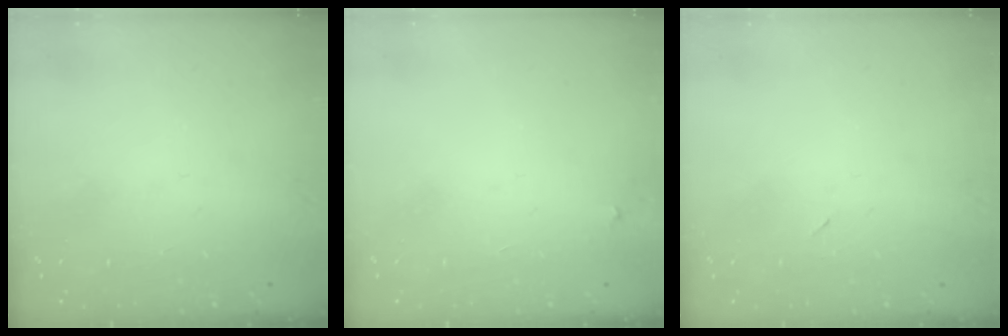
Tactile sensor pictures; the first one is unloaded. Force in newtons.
{"total": 2.1, "press": 2.1, "slide": 0.1}
{"total": 2.3, "press": 1.9, "slide": 1.2}